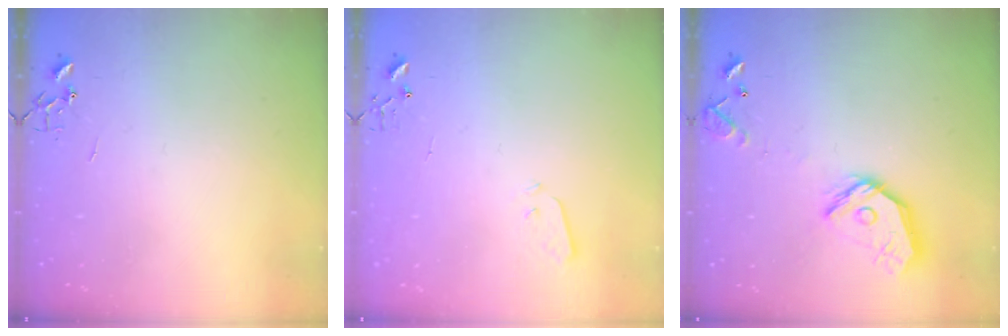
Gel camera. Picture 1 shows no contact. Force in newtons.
{"total": 3.0, "press": 2.9, "slide": 0.7}
{"total": 14.6, "press": 14.4, "slide": 1.8}